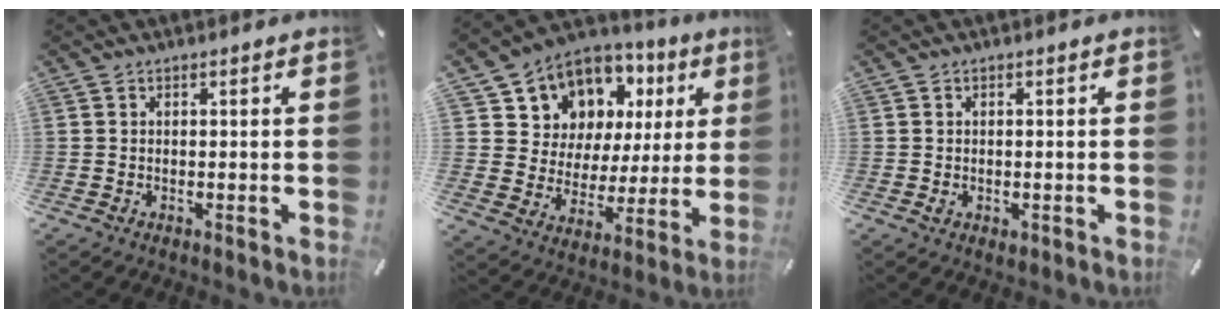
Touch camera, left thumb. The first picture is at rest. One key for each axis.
{"total": 10.4, "fx": 6.2, "fy": 8.3, "fz": 0.7, "tx": -0.031, "ty": -0.061, "tz": 0.121}
{"total": 1.1, "fx": -0.2, "fy": 0.9, "fz": 0.6, "tx": -0.003, "ty": -0.001, "tz": -0.005}